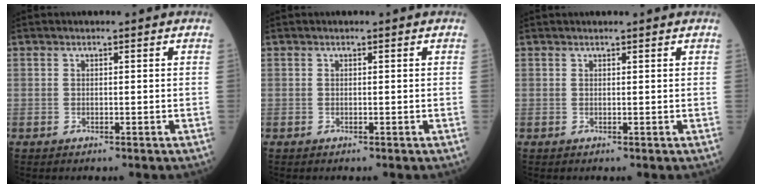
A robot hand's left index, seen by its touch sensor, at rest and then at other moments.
{"total": 0.0}
{"total": 3.0, "force": [2.8, 0.1, 0.9], "torque": [-0.009, 0.022, 0.033]}